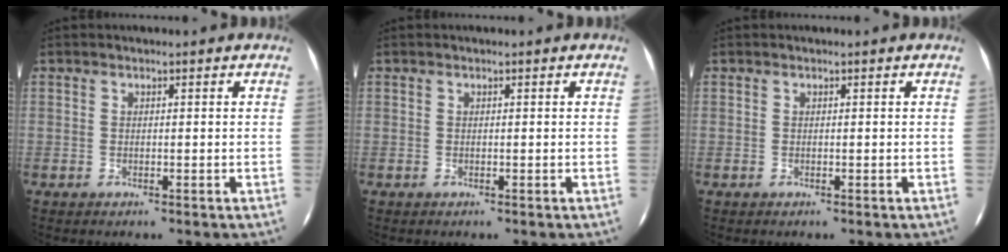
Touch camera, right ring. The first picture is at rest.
{"total": 0.0}
{"total": 0.0}